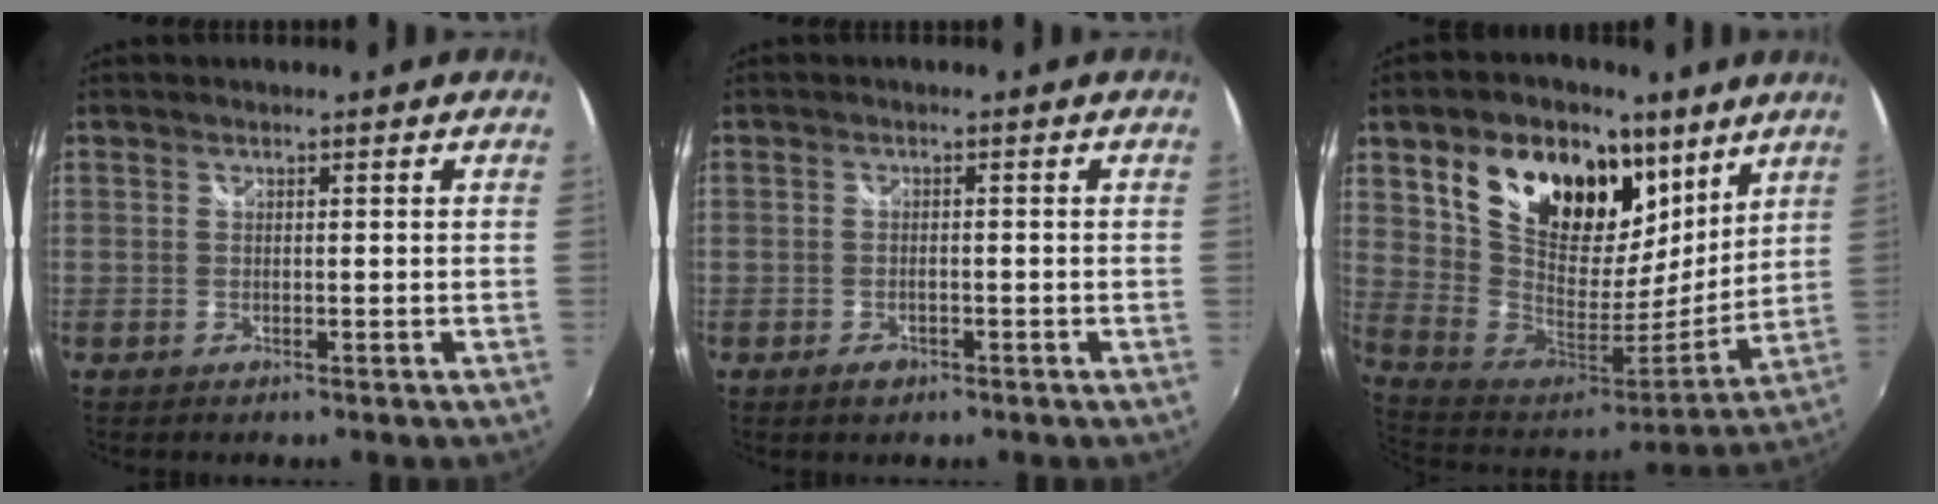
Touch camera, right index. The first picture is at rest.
{"total": 2.1, "force": [-1.3, 1.2, 1.1], "torque": [-0.021, -0.003, -0.020]}
{"total": 27.0, "force": [13.5, 16.5, 16.6], "torque": [-0.335, 0.034, 0.243]}